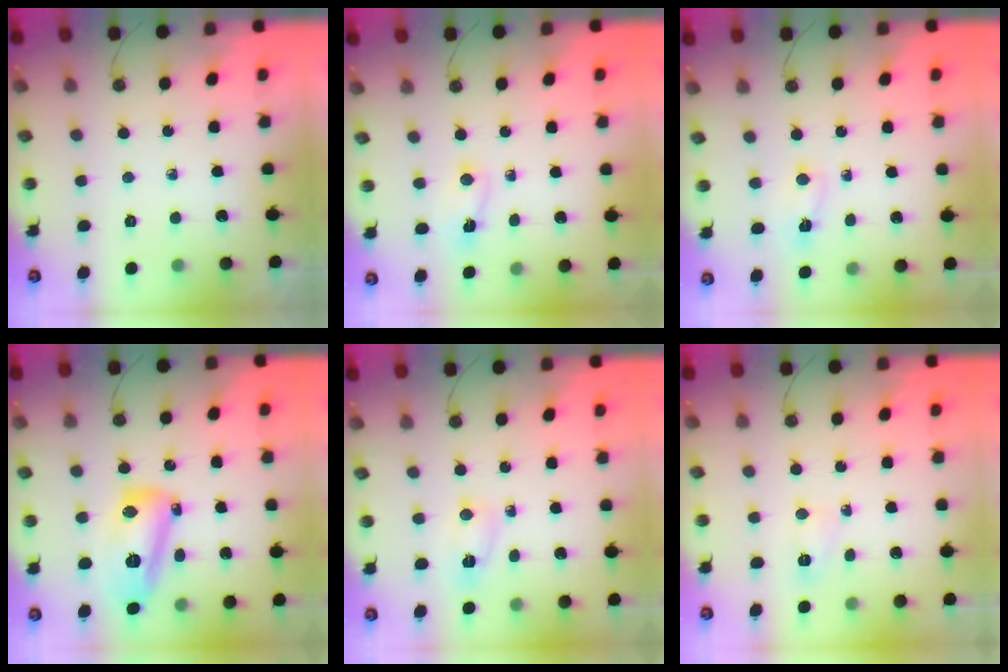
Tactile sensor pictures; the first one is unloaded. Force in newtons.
{"total": 2.0, "press": 1.6, "slide": 1.2}
{"total": 2.1, "press": 2.0, "slide": 0.5}
{"total": 17.1, "press": 17.0, "slide": 1.4}
{"total": 3.0, "press": 2.9, "slide": 0.6}
{"total": 3.5, "press": 3.5, "slide": 0.6}